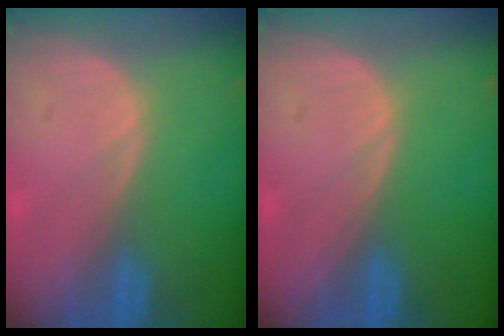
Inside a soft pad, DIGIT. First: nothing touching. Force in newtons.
{"total": 0.0}